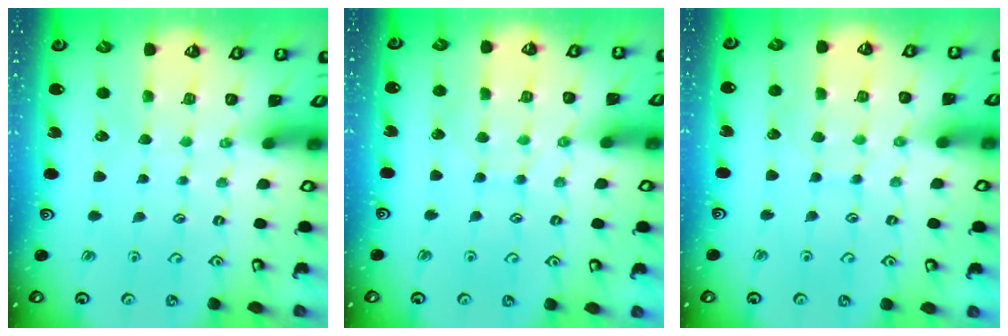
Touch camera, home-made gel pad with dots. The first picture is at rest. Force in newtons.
{"total": 2.6, "press": 2.6, "slide": 0.3}
{"total": 3.9, "press": 3.9, "slide": 0.3}